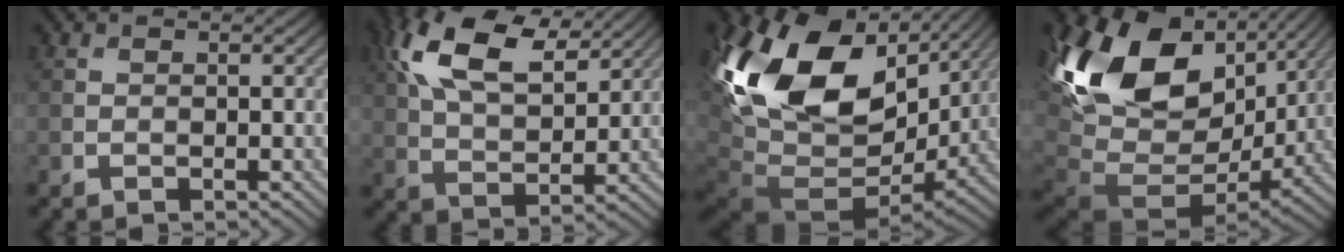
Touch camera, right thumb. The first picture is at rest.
{"total": 13.6, "force": [6.9, 6.5, 9.8], "torque": [-0.218, 0.015, 0.127]}
{"total": 20.8, "force": [4.9, 14.1, 14.5], "torque": [-0.313, -0.022, 0.118]}
{"total": 20.6, "force": [5.2, 13.7, 14.4], "torque": [-0.290, -0.020, 0.120]}